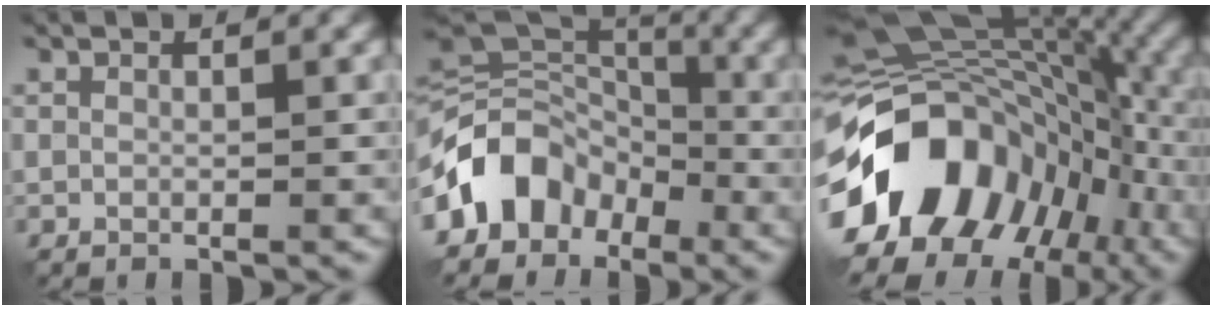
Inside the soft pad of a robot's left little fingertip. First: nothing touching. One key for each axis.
{"total": 8.0, "fx": -4.2, "fy": 5.8, "fz": 3.5, "tx": -0.051, "ty": 0.008, "tz": -0.099}
{"total": 17.0, "fx": -5.3, "fy": 11.9, "fz": 10.8, "tx": -0.189, "ty": -0.002, "tz": -0.102}